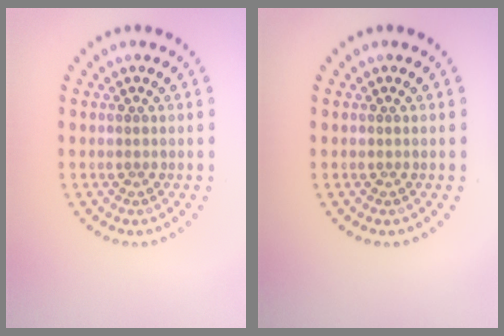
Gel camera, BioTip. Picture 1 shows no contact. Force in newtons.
{"total": 0.0}